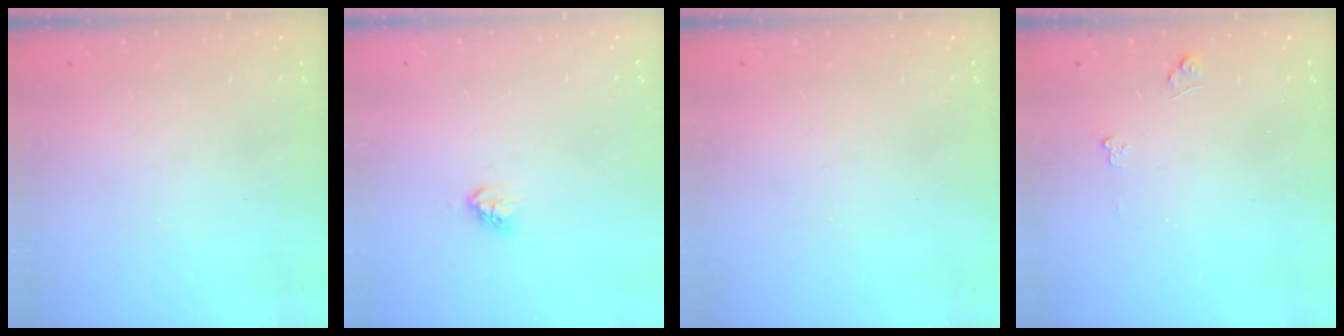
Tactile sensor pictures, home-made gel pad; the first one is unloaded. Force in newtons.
{"total": 4.6, "press": 4.6, "slide": 0.3}
{"total": 0.0}
{"total": 3.6, "press": 3.6, "slide": 0.4}